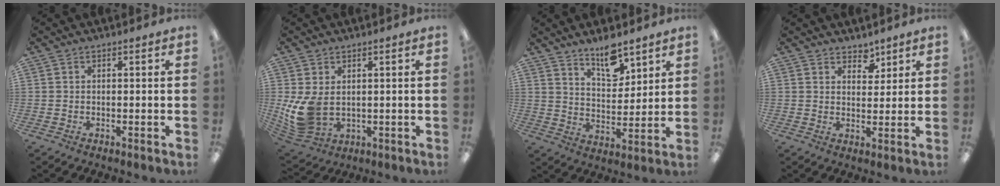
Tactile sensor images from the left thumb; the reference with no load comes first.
{"total": 9.4, "force": [0.3, 6.5, 6.7], "torque": [-0.150, -0.006, 0.011]}
{"total": 9.8, "force": [7.8, 3.7, 4.4], "torque": [-0.053, -0.054, 0.135]}
{"total": 4.3, "force": [3.5, 2.3, 0.9], "torque": [-0.003, -0.021, 0.062]}